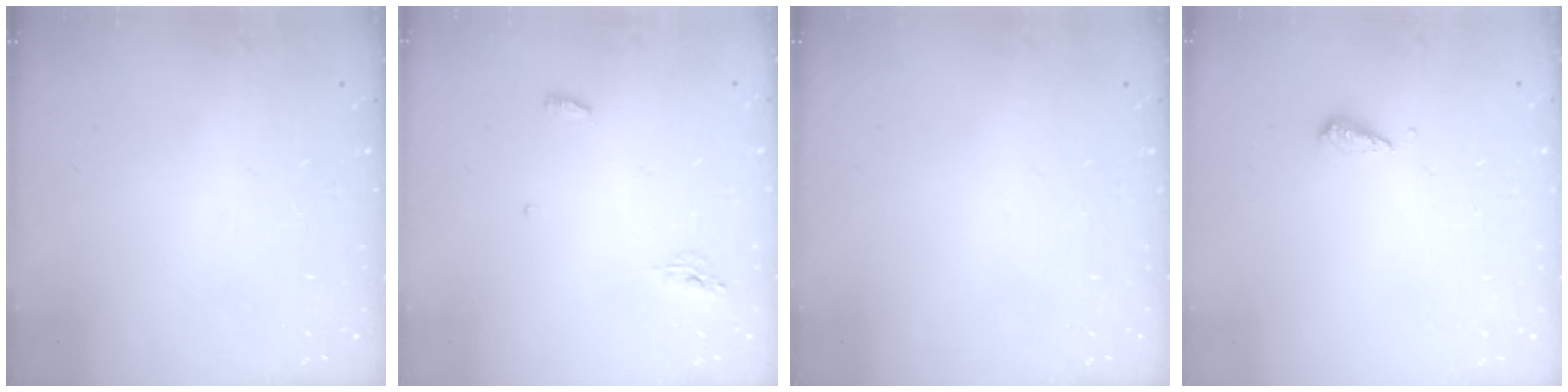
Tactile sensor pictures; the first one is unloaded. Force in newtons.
{"total": 4.1, "press": 4.0, "slide": 0.9}
{"total": 0.0}
{"total": 3.0, "press": 3.0, "slide": 0.2}